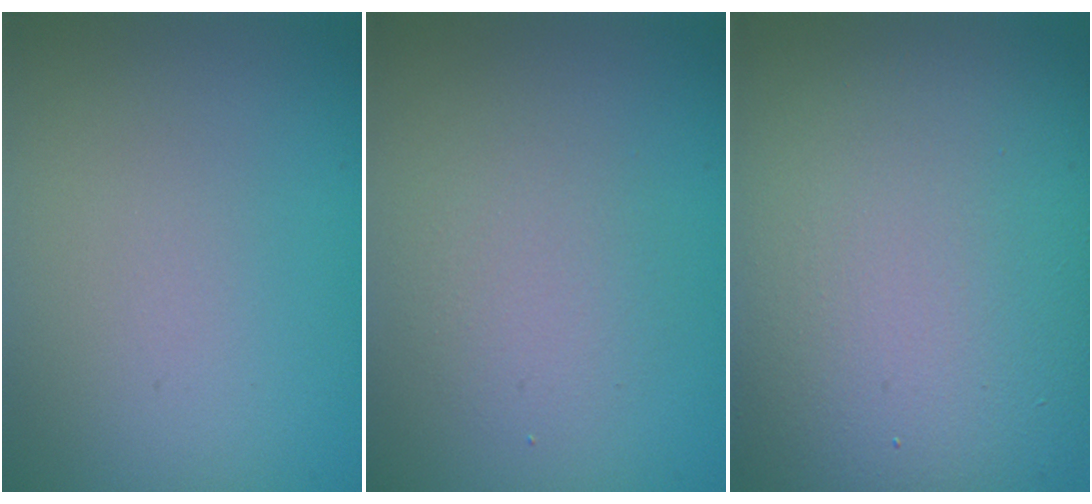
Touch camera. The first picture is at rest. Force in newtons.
{"total": 2.2, "press": 2.2, "slide": 0.0}
{"total": 15.0, "press": 15.0, "slide": 0.9}